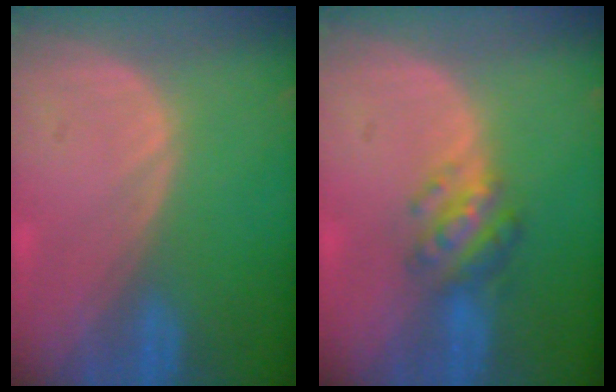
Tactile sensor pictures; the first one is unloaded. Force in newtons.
{"total": 5.1, "press": 5.0, "slide": 1.2}